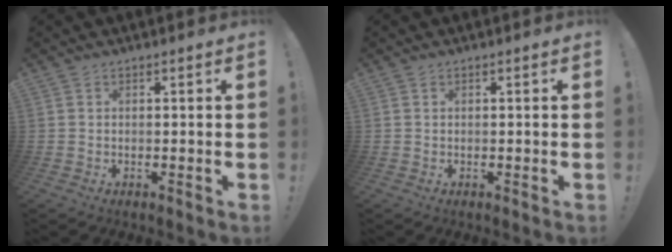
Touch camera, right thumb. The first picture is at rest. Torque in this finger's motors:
{"motor_torque": [0.11, -0.03, 0.02, 0.02, 0.00]}